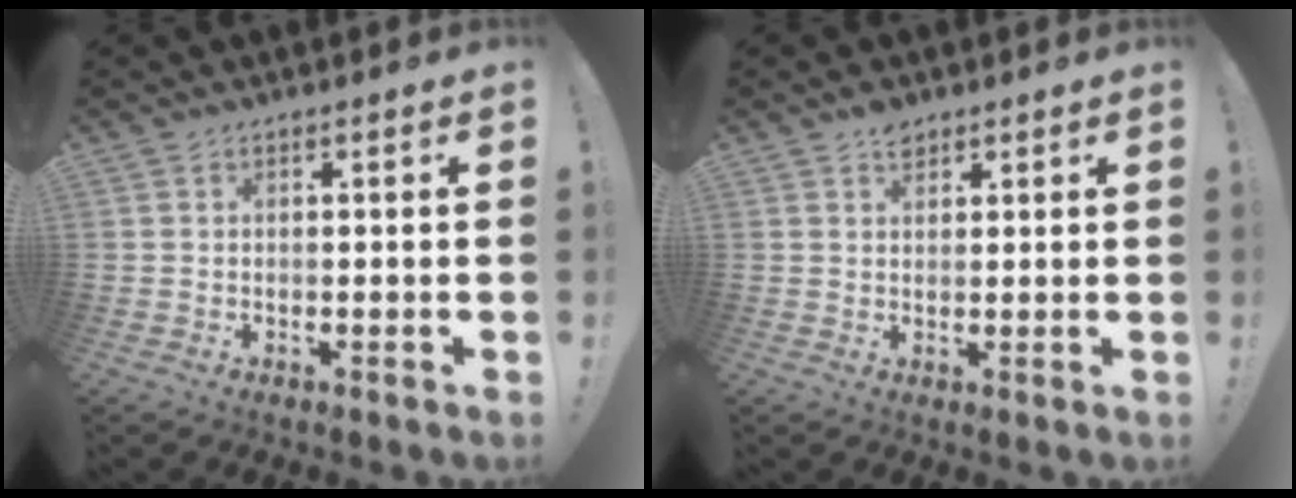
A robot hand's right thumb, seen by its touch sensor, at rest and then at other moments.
{"total": 3.2, "force": [2.4, 1.8, 1.0], "torque": [-0.002, -0.012, 0.042]}